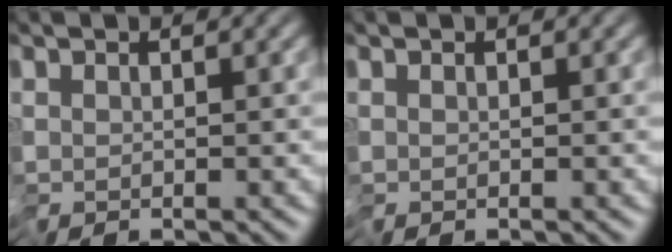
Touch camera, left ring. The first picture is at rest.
{"total": 0.0}